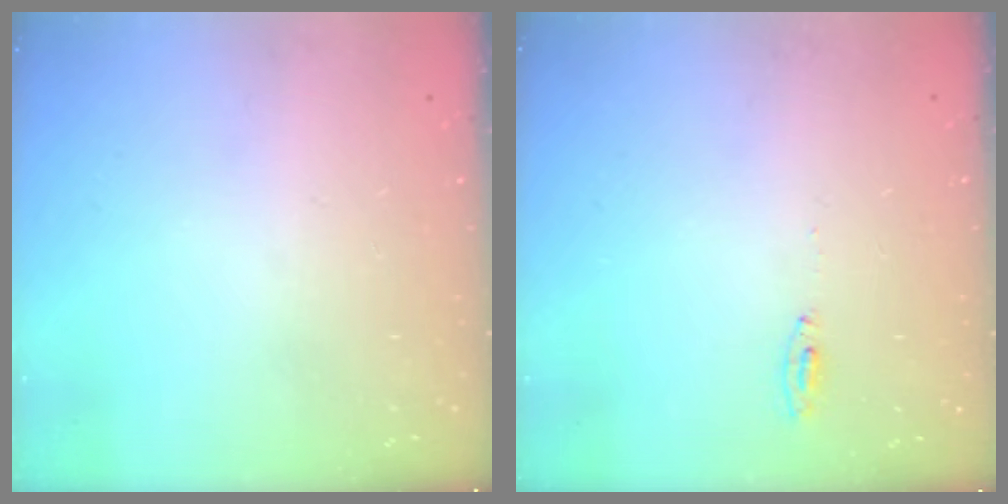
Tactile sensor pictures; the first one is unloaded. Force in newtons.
{"total": 4.7, "press": 4.4, "slide": 1.5}